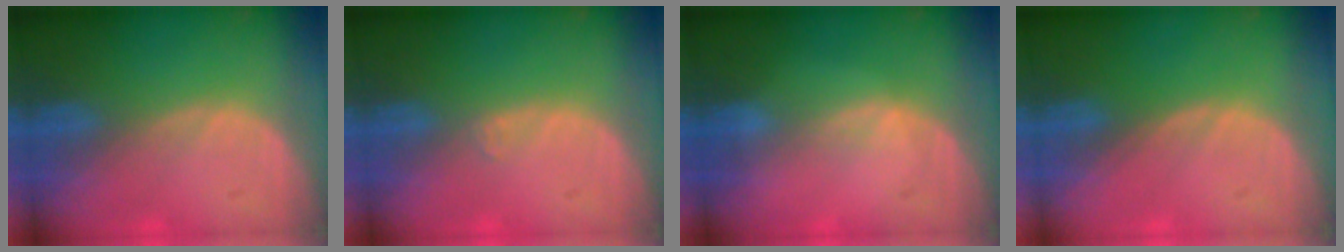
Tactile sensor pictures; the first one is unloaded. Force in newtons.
{"total": 0.6, "press": 0.5, "slide": 0.4}
{"total": 0.9, "press": 0.8, "slide": 0.2}
{"total": 0.0}